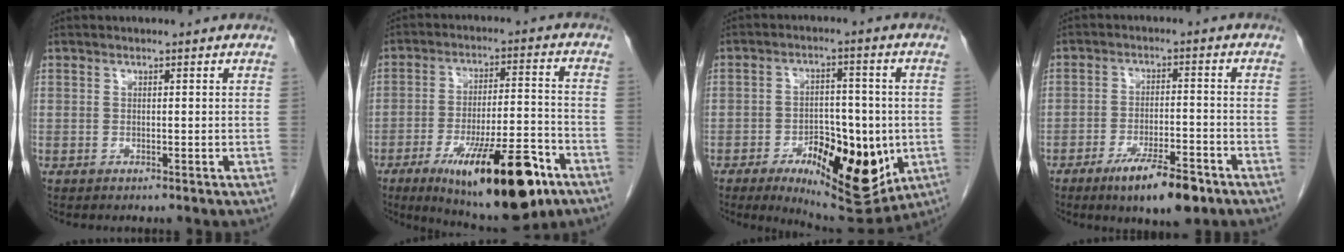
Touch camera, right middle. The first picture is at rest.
{"total": 19.1, "force": [-10.7, 4.1, 15.3], "torque": [-0.204, -0.014, -0.160]}
{"total": 16.1, "force": [-5.4, 6.7, 13.6], "torque": [-0.194, -0.010, -0.067]}
{"total": 8.9, "force": [-5.7, 1.9, 6.5], "torque": [-0.106, -0.009, -0.089]}